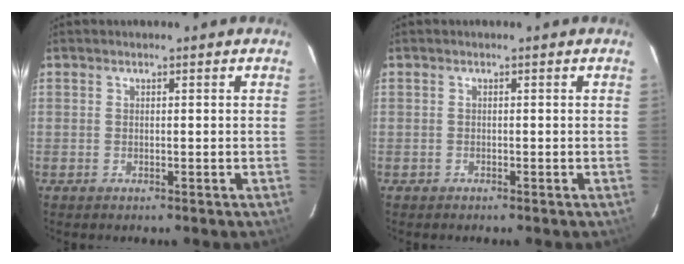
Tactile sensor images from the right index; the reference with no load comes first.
{"total": 0.8, "force": [-0.5, 0.5, -0.1], "torque": [0.000, 0.004, -0.009]}